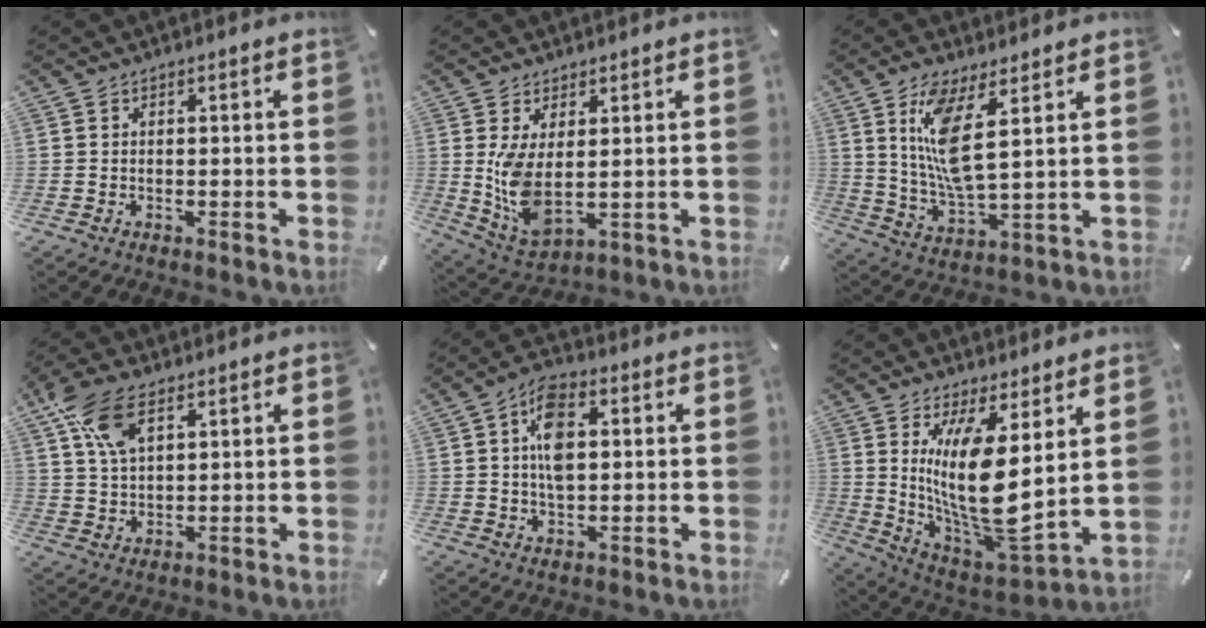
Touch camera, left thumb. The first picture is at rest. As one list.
[{"total": 8.5, "force": [1.8, 4.0, 7.3], "torque": [-0.170, -0.034, 0.033]}, {"total": 11.1, "force": [5.1, 3.1, 9.4], "torque": [-0.203, -0.018, 0.087]}, {"total": 10.8, "force": [5.3, 5.8, 7.4], "torque": [-0.156, -0.008, 0.099]}, {"total": 9.3, "force": [1.6, 5.5, 7.4], "torque": [-0.134, 0.002, 0.023]}, {"total": 17.0, "force": [5.2, 5.8, 15.1], "torque": [-0.307, -0.060, 0.094]}]